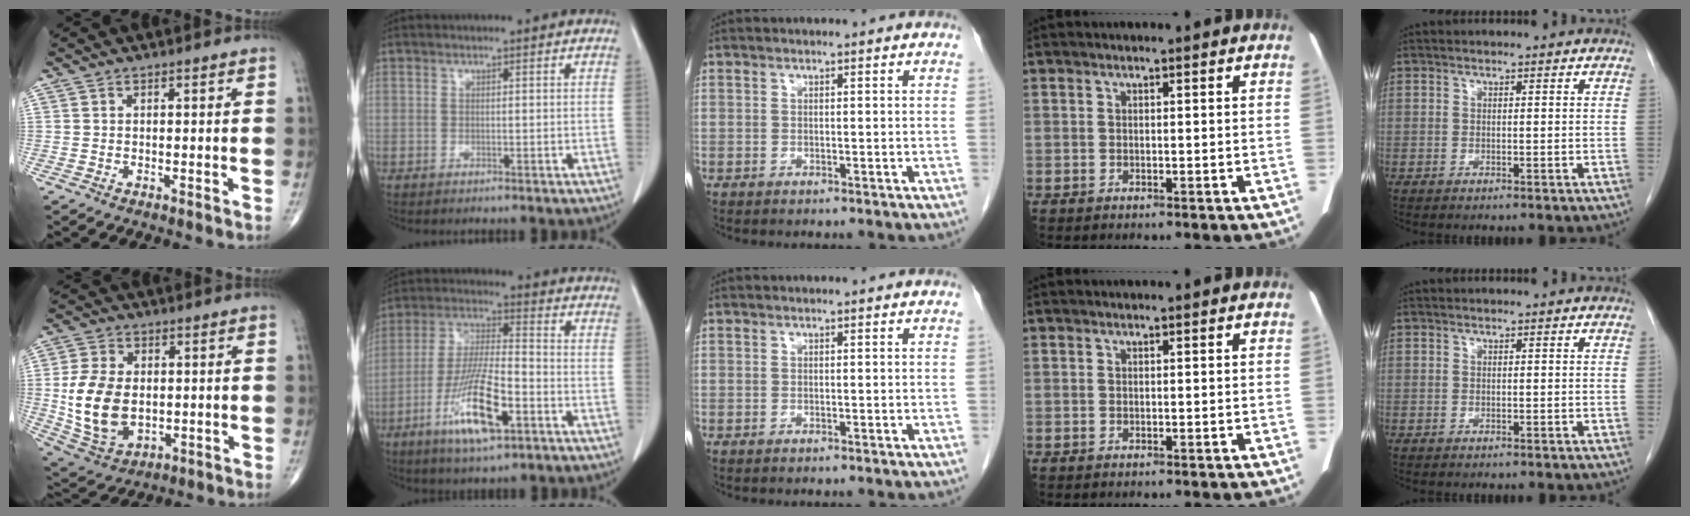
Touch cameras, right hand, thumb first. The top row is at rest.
{"thumb": {"total": 14.0, "force": [-0.5, 9.3, 10.5], "torque": [-0.193, -0.008, 0.008]}, "index": {"total": 13.1, "force": [-5.9, 2.5, 11.5], "torque": [-0.228, -0.015, -0.107]}}